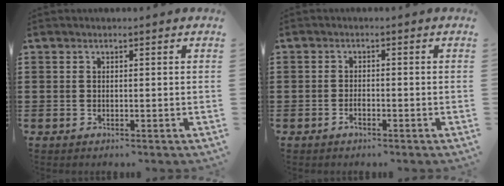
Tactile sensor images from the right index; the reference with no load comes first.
{"total": 1.3, "force": [-0.8, 0.5, 0.9], "torque": [-0.020, -0.006, -0.014]}